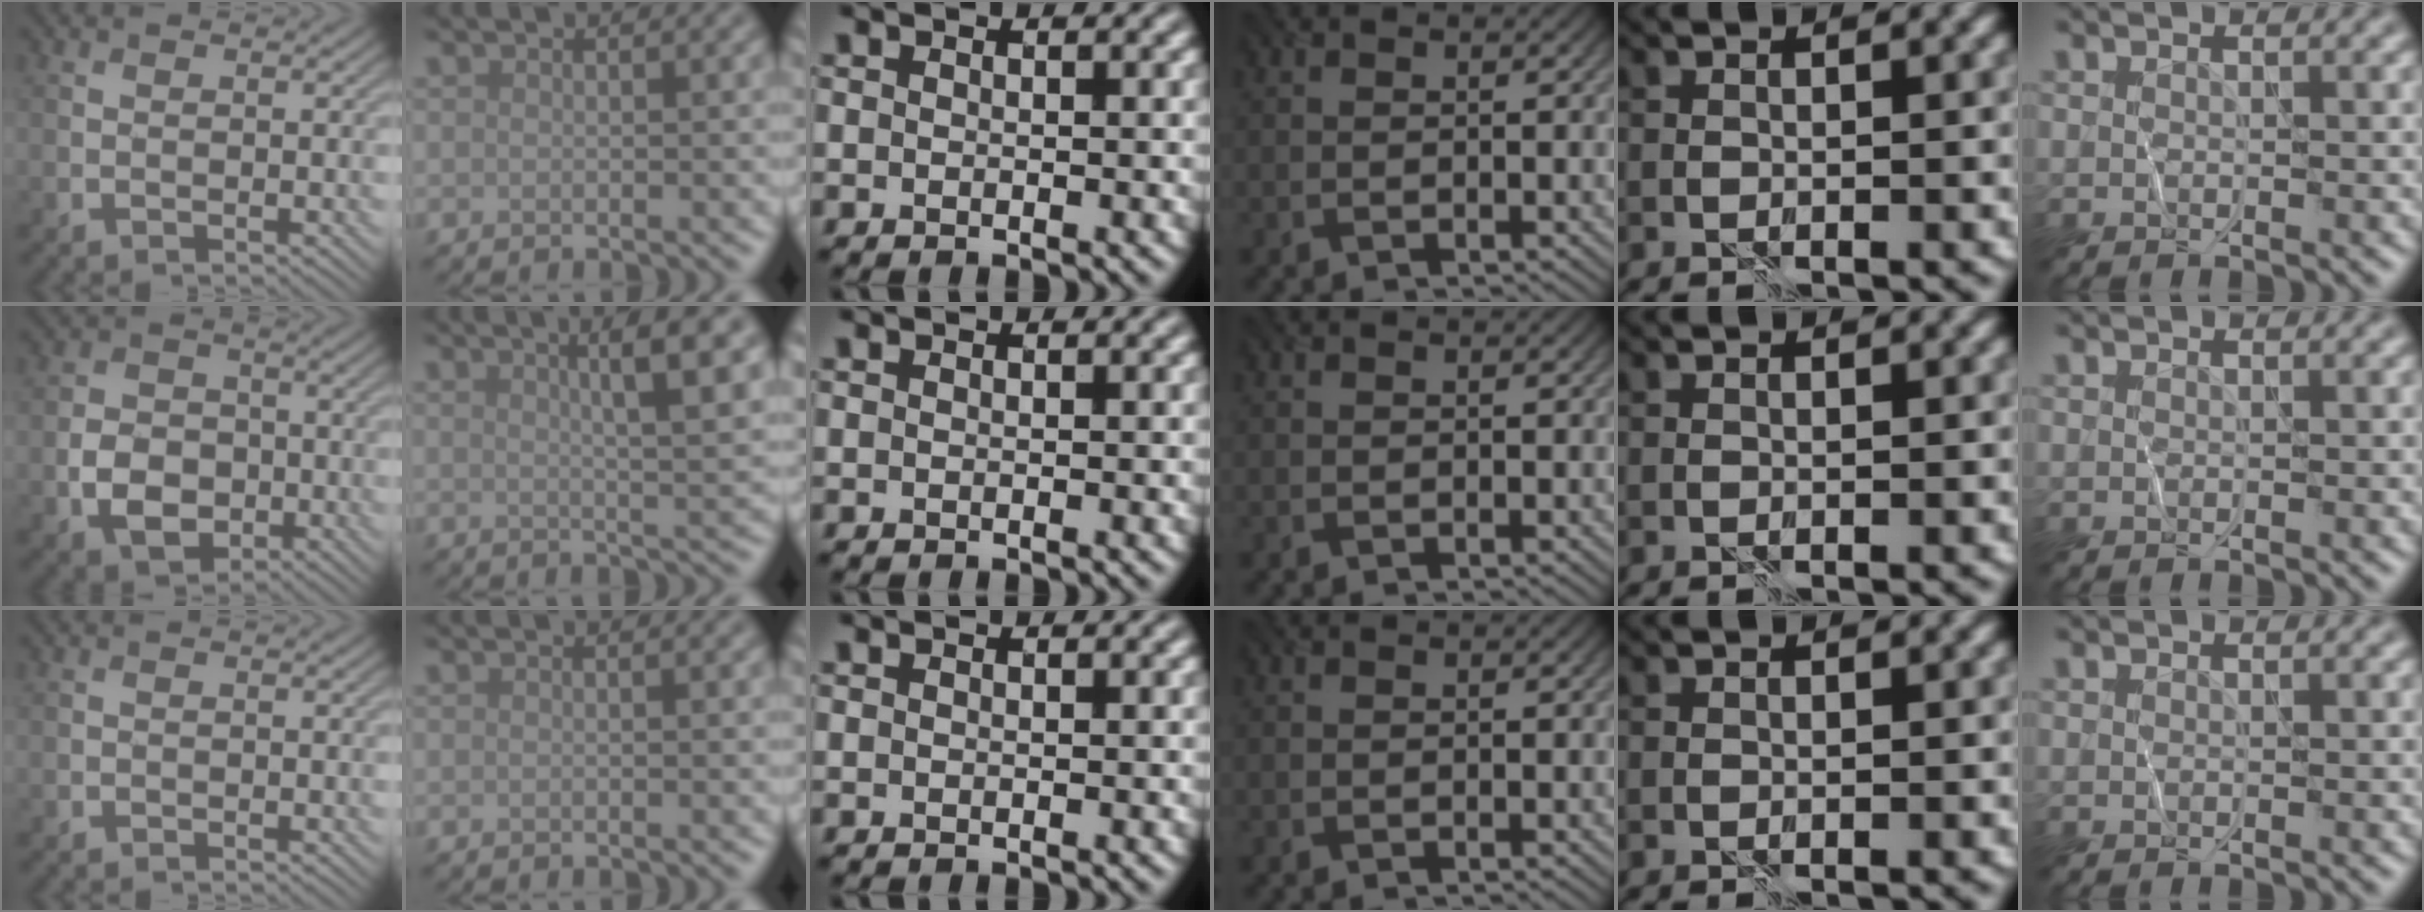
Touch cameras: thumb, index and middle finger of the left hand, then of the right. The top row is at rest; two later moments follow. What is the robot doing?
{"motion": "wrap", "object": "plastic wrap"}